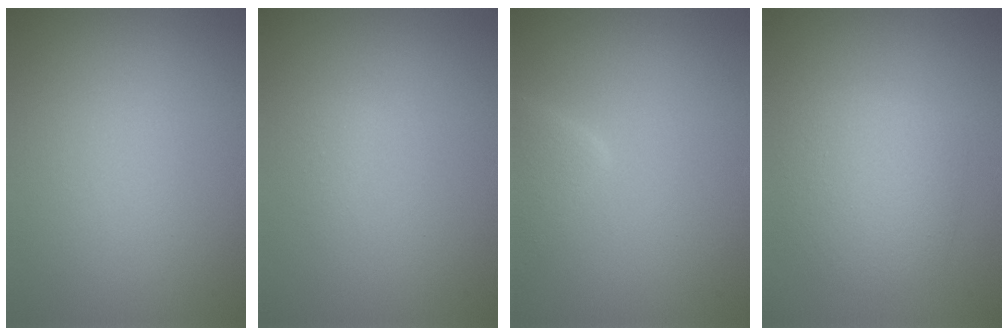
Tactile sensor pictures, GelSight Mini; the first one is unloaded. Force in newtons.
{"total": 0.7, "press": 0.7, "slide": 0.0}
{"total": 2.7, "press": 2.7, "slide": 0.1}
{"total": 3.5, "press": 3.5, "slide": 0.1}